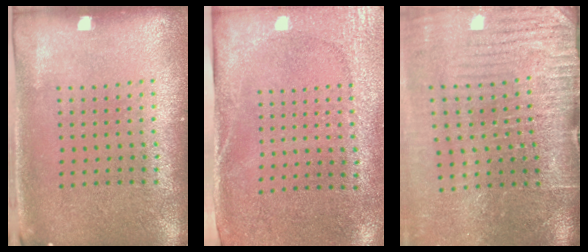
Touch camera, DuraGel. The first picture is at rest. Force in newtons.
{"total": 2.7, "press": 2.2, "slide": 1.6}
{"total": 4.2, "press": 3.8, "slide": 1.9}